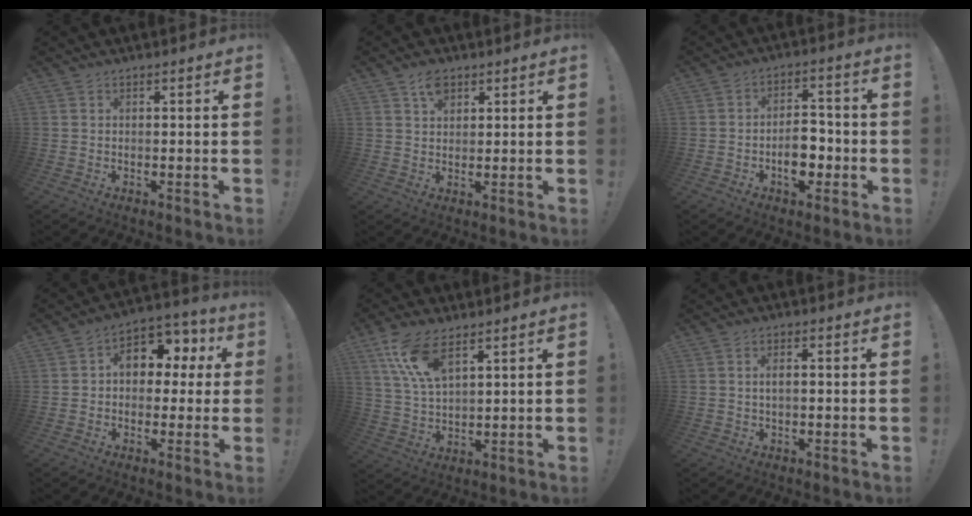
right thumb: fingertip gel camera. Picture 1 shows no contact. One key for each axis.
{"total": 4.5, "fx": 2.7, "fy": 2.8, "fz": 2.3, "tx": -0.036, "ty": -0.005, "tz": 0.048}
{"total": 11.5, "fx": -3.1, "fy": 7.7, "fz": 7.9, "tx": -0.113, "ty": 0.025, "tz": -0.048}
{"total": 9.9, "fx": 2.3, "fy": 7.4, "fz": 6.1, "tx": -0.081, "ty": -0.007, "tz": 0.046}
{"total": 11.3, "fx": 6.9, "fy": 4.8, "fz": 7.6, "tx": -0.155, "ty": -0.023, "tz": 0.129}
{"total": 2.4, "fx": -0.1, "fy": 0.8, "fz": 2.3, "tx": -0.040, "ty": 0.004, "tz": -0.004}